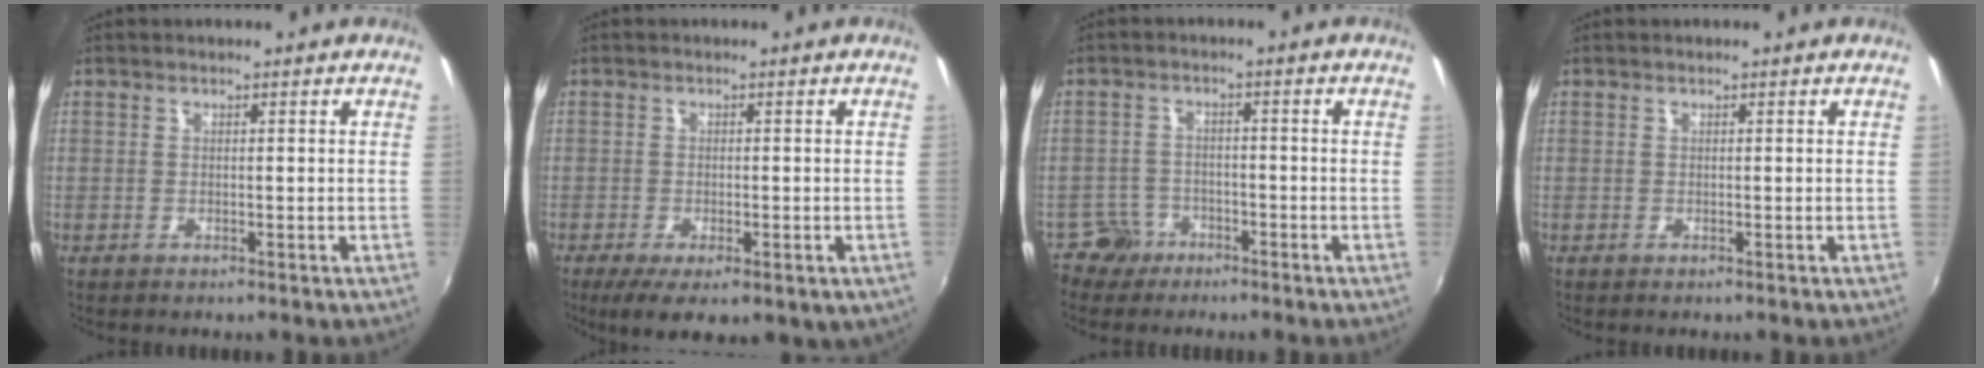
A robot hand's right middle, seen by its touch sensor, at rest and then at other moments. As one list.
[{"total": 8.5, "force": [-4.0, 3.5, 6.7], "torque": [-0.122, -0.036, -0.055]}, {"total": 4.4, "force": [-3.1, 3.1, -0.2], "torque": [-0.005, 0.014, -0.059]}, {"total": 0.0}]